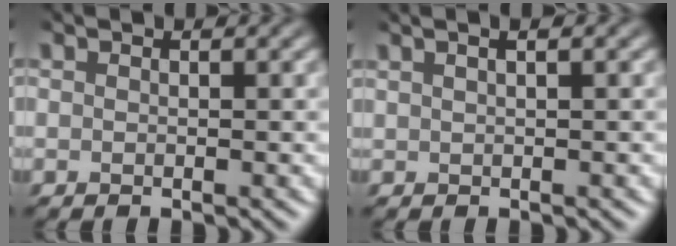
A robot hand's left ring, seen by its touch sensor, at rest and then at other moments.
{"total": 2.0, "force": [1.3, 0.9, 1.3], "torque": [-0.013, 0.012, 0.011]}